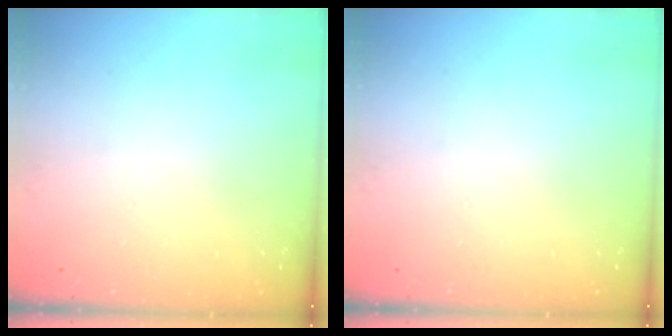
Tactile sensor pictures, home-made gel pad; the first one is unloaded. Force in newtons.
{"total": 0.0}